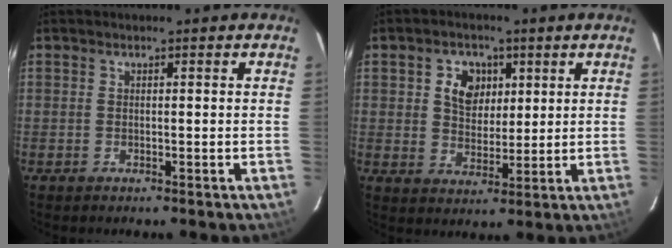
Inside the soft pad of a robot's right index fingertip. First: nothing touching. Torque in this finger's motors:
{"motor_torque": [0.17, 0.09, 0.14, 0.06]}